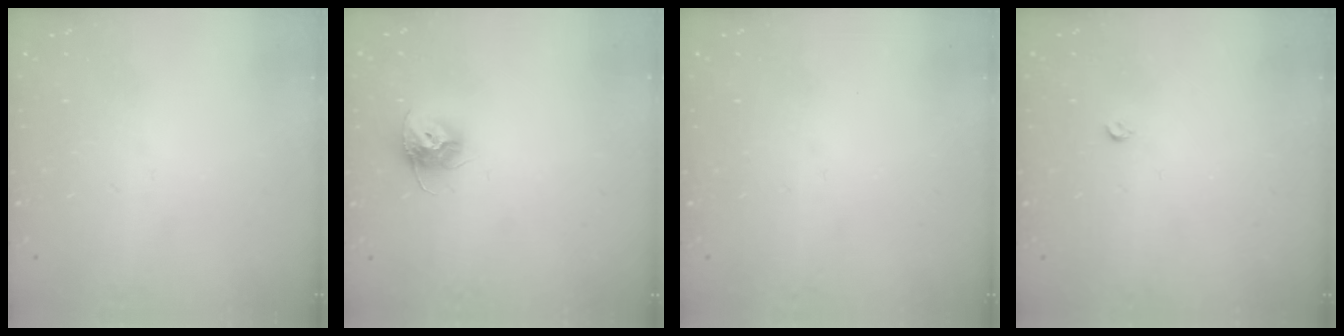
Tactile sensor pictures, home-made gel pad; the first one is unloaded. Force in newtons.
{"total": 9.8, "press": 9.8, "slide": 0.3}
{"total": 0.0}
{"total": 2.8, "press": 2.8, "slide": 0.5}